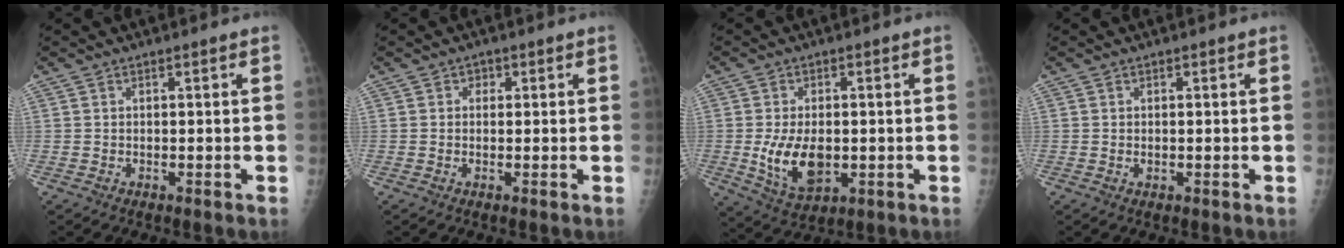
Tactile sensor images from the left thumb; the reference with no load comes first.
{"total": 1.3, "force": [0.4, 1.2, 0.5], "torque": [0.005, 0.002, 0.000]}
{"total": 9.9, "force": [-1.2, 5.9, 7.9], "torque": [-0.129, -0.013, -0.008]}
{"total": 0.6, "force": [0.0, 0.5, 0.4], "torque": [-0.006, -0.001, 0.001]}